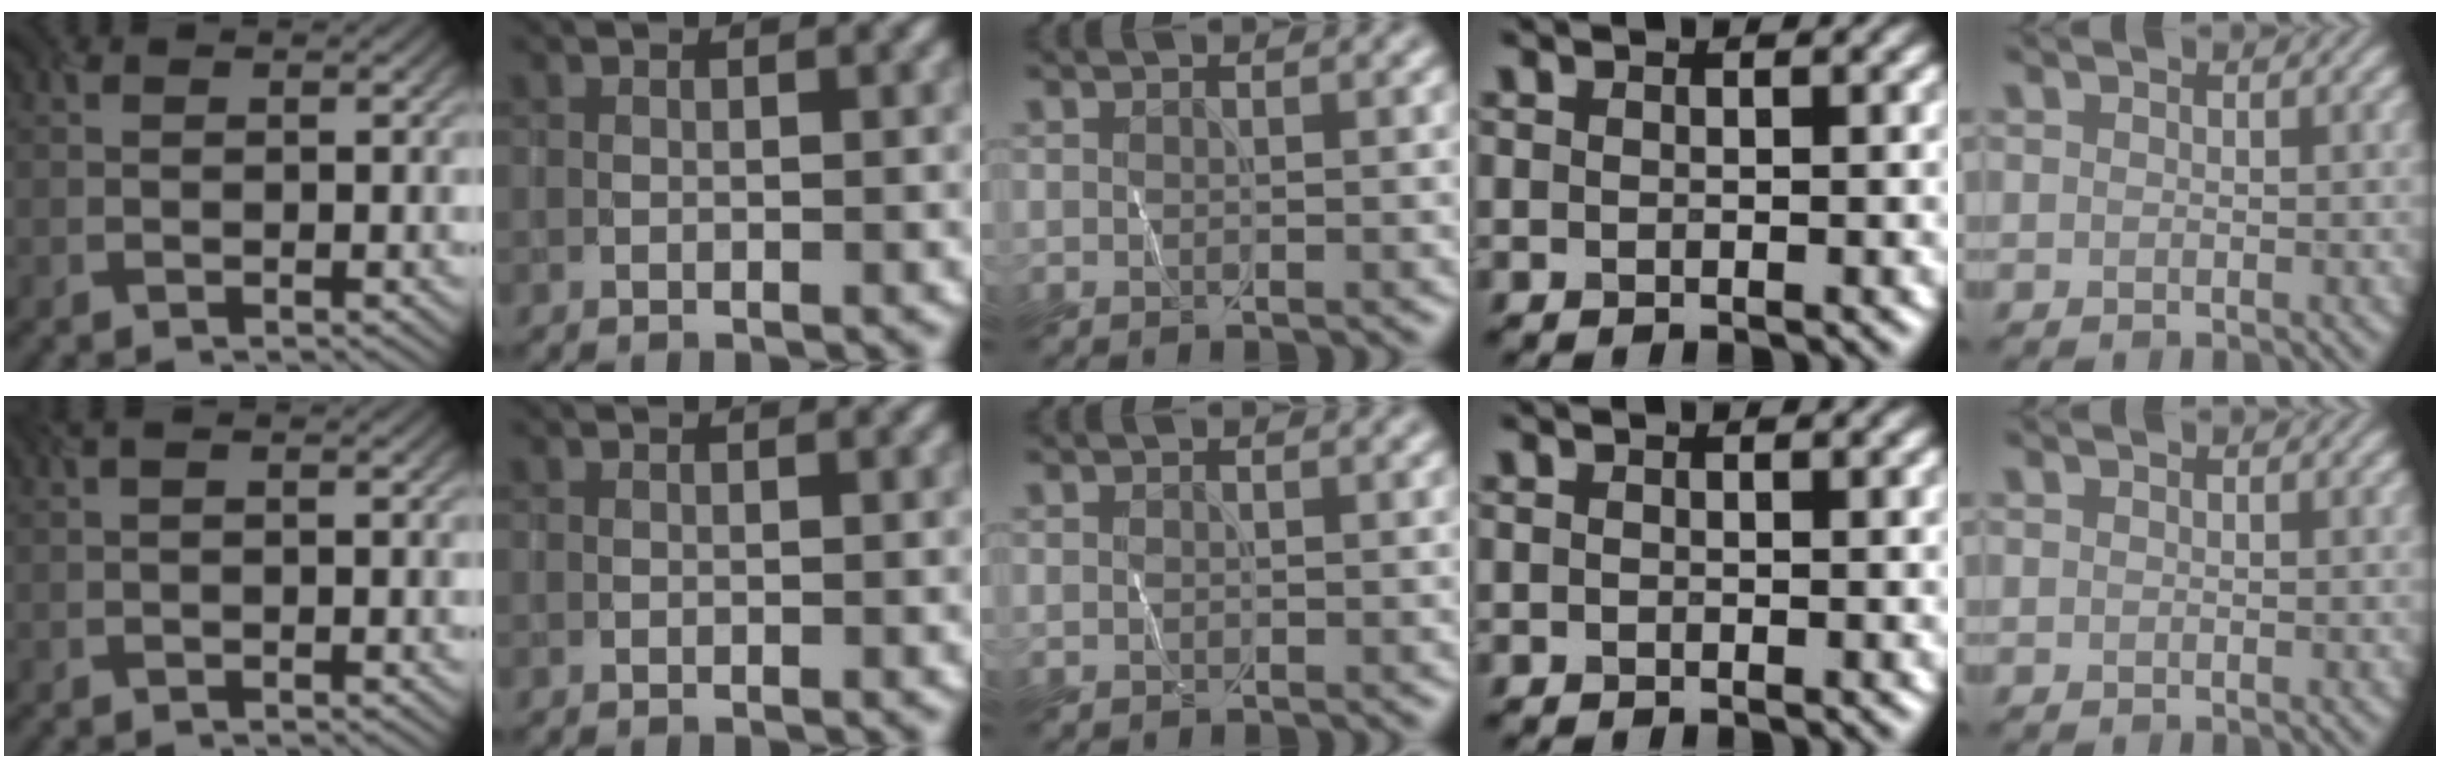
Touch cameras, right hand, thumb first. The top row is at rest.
{"thumb": {"total": 0.5, "force": [0.1, -0.1, 0.5], "torque": [-0.010, 0.002, 0.000]}}